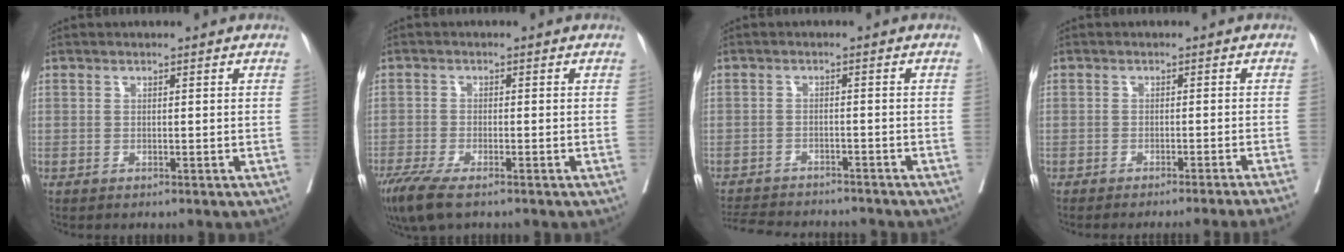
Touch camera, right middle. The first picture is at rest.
{"total": 6.5, "force": [-4.6, 1.4, 4.4], "torque": [-0.084, -0.018, -0.080]}
{"total": 12.3, "force": [-11.4, 2.7, 3.9], "torque": [-0.075, -0.003, -0.153]}
{"total": 10.9, "force": [-9.8, -2.5, 4.1], "torque": [-0.017, -0.030, -0.120]}